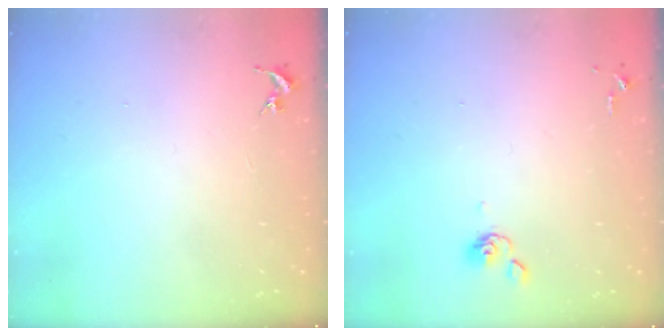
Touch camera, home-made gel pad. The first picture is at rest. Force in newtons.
{"total": 4.9, "press": 4.8, "slide": 0.9}